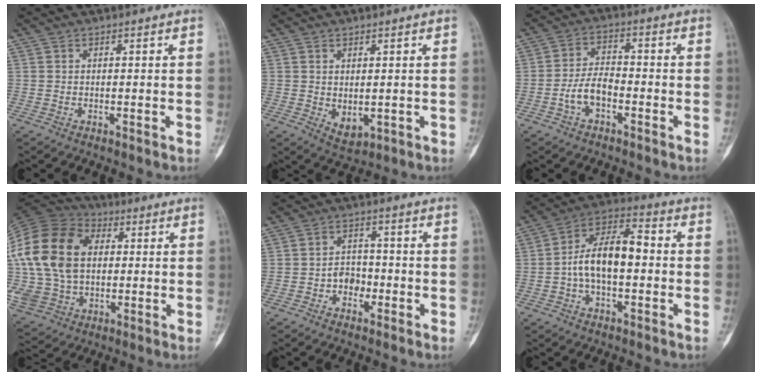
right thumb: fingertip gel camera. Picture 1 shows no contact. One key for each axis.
{"total": 3.5, "fx": -0.2, "fy": 2.3, "fz": 2.7, "tx": -0.034, "ty": -0.004, "tz": 0.014}
{"total": 6.0, "fx": -2.5, "fy": 3.1, "fz": 4.4, "tx": -0.083, "ty": 0.029, "tz": -0.049}
{"total": 25.4, "fx": 3.2, "fy": 18.5, "fz": 17.2, "tx": -0.355, "ty": 0.024, "tz": 0.072}
{"total": 4.2, "fx": -1.6, "fy": 3.3, "fz": 2.0, "tx": -0.007, "ty": 0.017, "tz": -0.031}
{"total": 12.9, "fx": -0.8, "fy": 6.4, "fz": 11.1, "tx": -0.193, "ty": 0.040, "tz": -0.020}